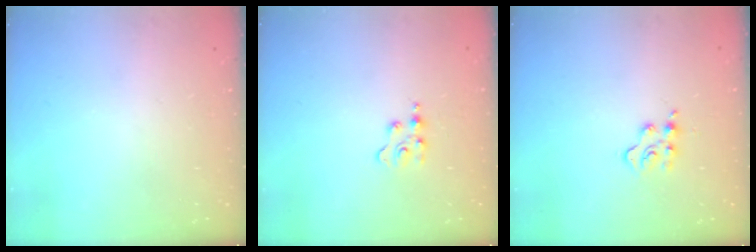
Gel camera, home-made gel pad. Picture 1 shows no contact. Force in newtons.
{"total": 2.3, "press": 2.3, "slide": 0.3}
{"total": 5.3, "press": 5.3, "slide": 0.5}